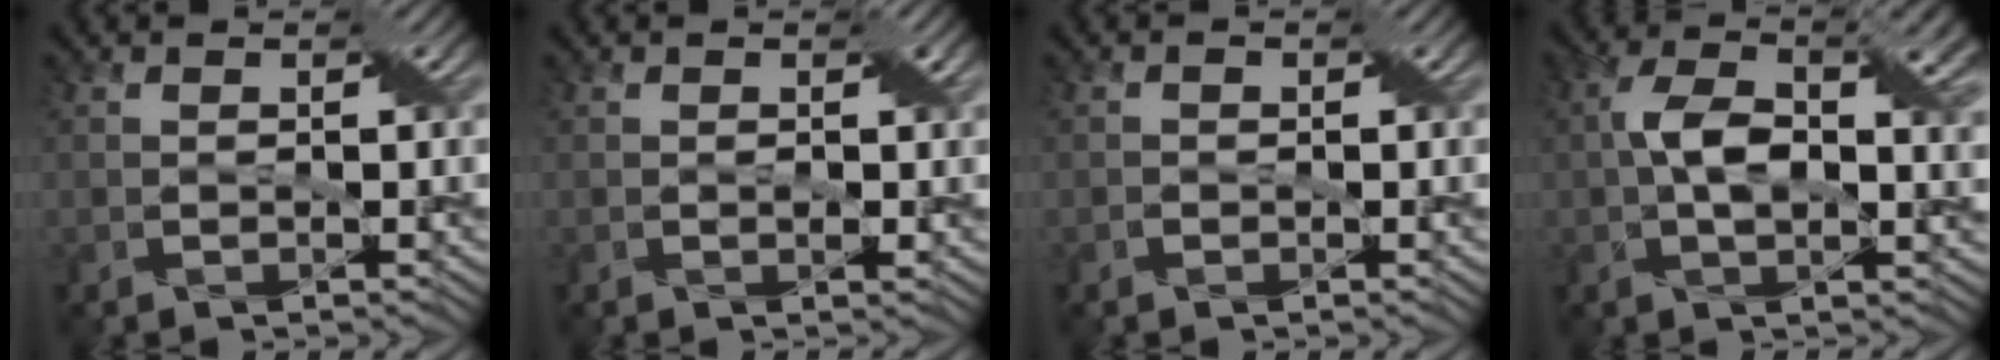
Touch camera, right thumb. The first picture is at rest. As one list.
[{"total": 1.3, "force": [0.1, 0.7, 1.1], "torque": [-0.015, -0.002, 0.003]}, {"total": 0.8, "force": [-0.4, 0.7, 0.3], "torque": [-0.007, 0.000, -0.008]}, {"total": 9.4, "force": [0.9, 4.8, 8.1], "torque": [-0.156, 0.009, 0.010]}]